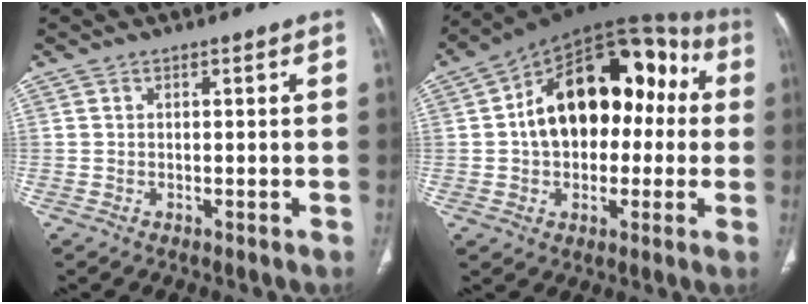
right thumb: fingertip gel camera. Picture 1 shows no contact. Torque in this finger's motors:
{"motor_torque": [0.84, 4.17, 1.71, -0.31, 0.21]}